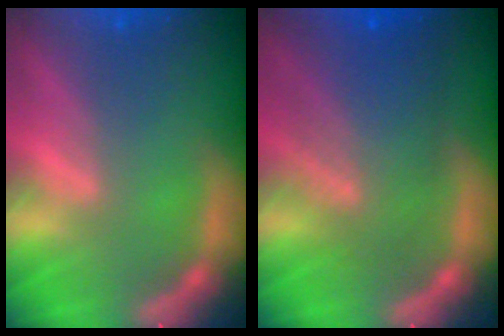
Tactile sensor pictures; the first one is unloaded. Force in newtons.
{"total": 7.5}